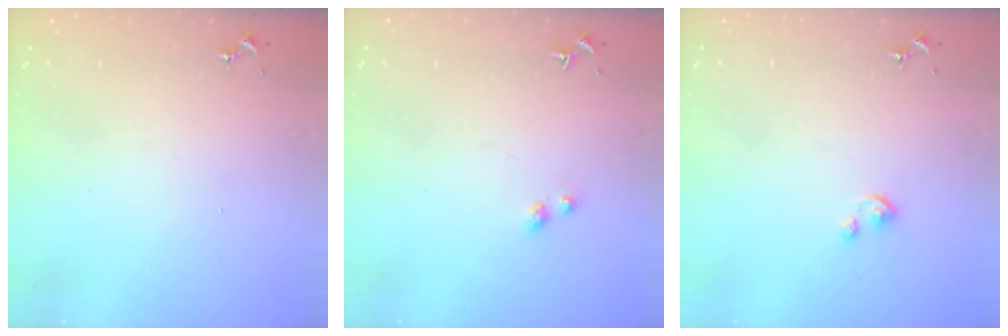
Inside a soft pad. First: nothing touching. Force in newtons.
{"total": 2.9, "press": 2.9, "slide": 0.2}
{"total": 2.2, "press": 2.2, "slide": 0.2}